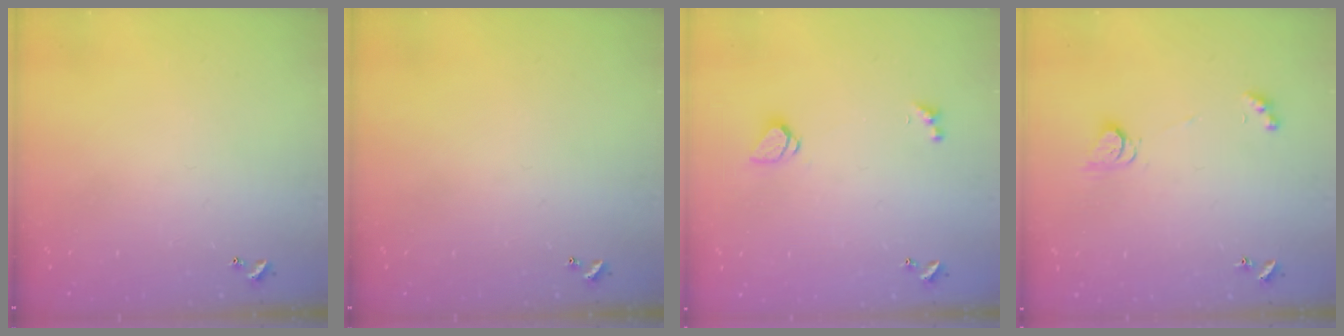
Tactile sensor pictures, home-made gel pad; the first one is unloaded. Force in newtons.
{"total": 0.0}
{"total": 1.5, "press": 1.4, "slide": 0.5}
{"total": 3.3, "press": 3.3, "slide": 0.3}